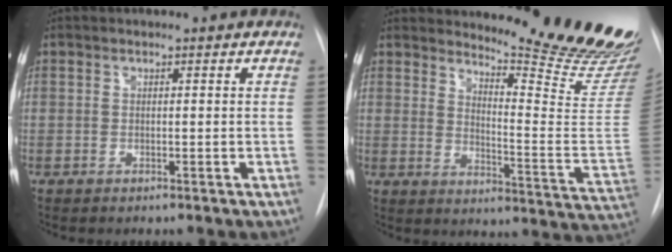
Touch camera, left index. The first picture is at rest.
{"total": 20.2, "force": [18.8, 0.4, 7.4], "torque": [-0.098, -0.149, 0.226]}